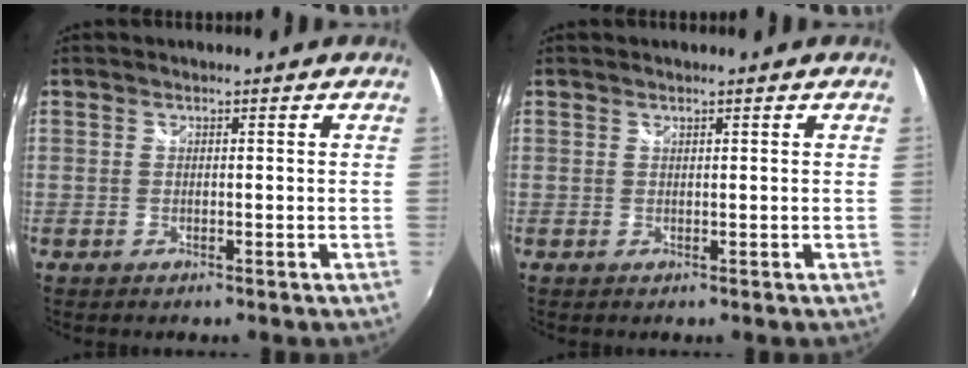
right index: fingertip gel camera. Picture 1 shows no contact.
{"total": 0.0}